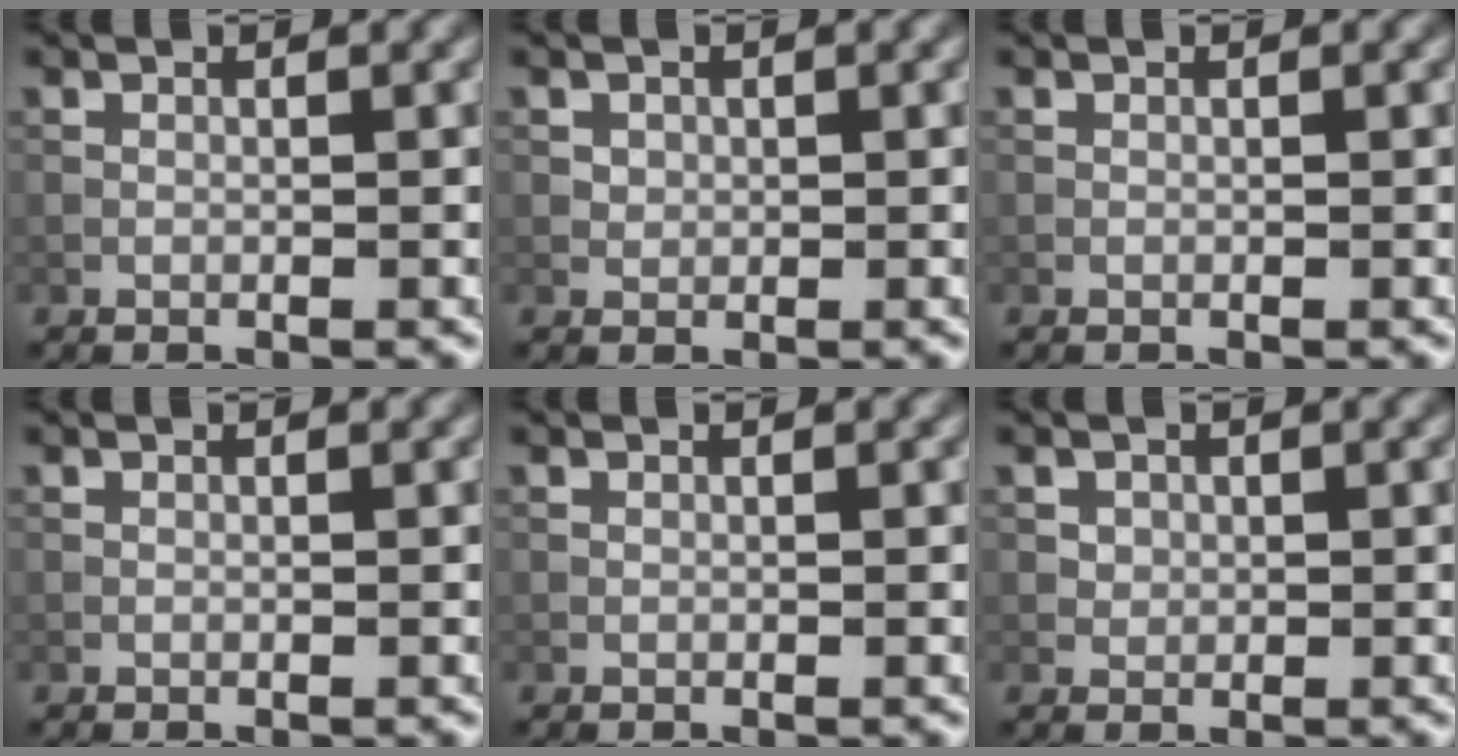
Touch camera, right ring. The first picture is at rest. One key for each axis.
{"total": 0.9, "fx": 0.3, "fy": 0.8, "fz": 0.2, "tx": 0.000, "ty": -0.004, "tz": 0.010}
{"total": 0.0}
{"total": 0.0}
{"total": 0.0}
{"total": 1.2, "fx": 0.5, "fy": 1.1, "fz": 0.3, "tx": -0.004, "ty": -0.005, "tz": 0.018}